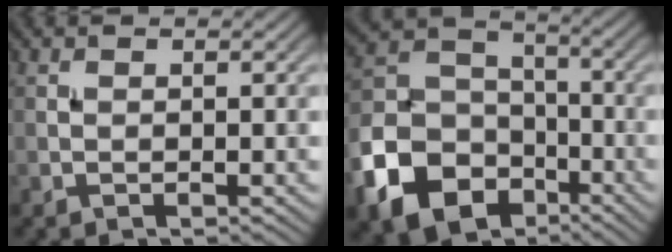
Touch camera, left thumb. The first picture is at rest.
{"total": 14.5, "force": [-7.1, 10.3, 7.3], "torque": [-0.208, -0.036, -0.142]}